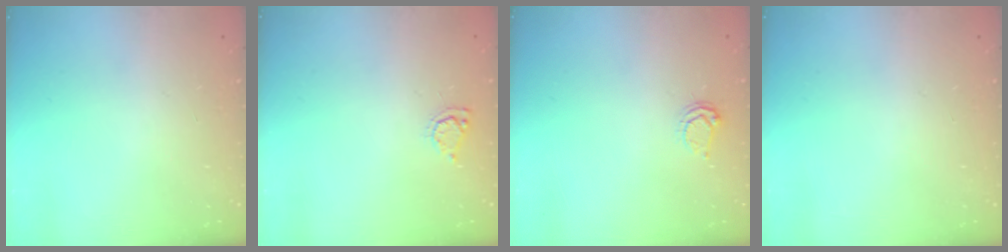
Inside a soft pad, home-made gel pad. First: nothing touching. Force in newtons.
{"total": 5.0, "press": 5.0, "slide": 0.5}
{"total": 3.1, "press": 3.0, "slide": 0.5}
{"total": 0.0}